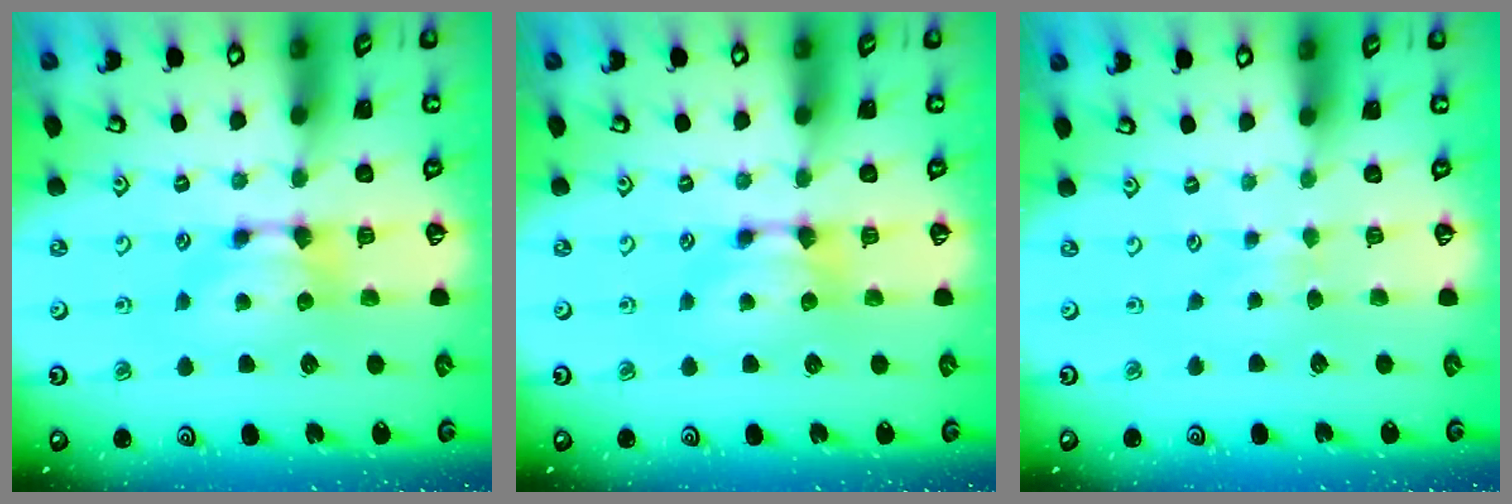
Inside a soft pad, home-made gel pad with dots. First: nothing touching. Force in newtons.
{"total": 0.0}
{"total": 3.1, "press": 3.1, "slide": 0.3}